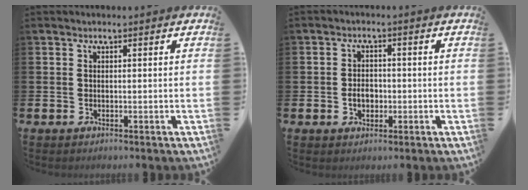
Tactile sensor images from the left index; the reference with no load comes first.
{"total": 2.8, "force": [-0.7, 2.1, 1.7], "torque": [-0.017, -0.001, -0.019]}